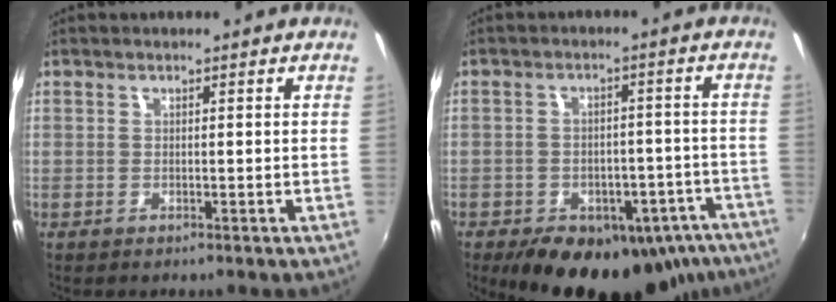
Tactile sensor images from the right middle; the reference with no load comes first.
{"total": 21.2, "force": [-14.2, 11.8, 10.3], "torque": [-0.172, 0.014, -0.154]}